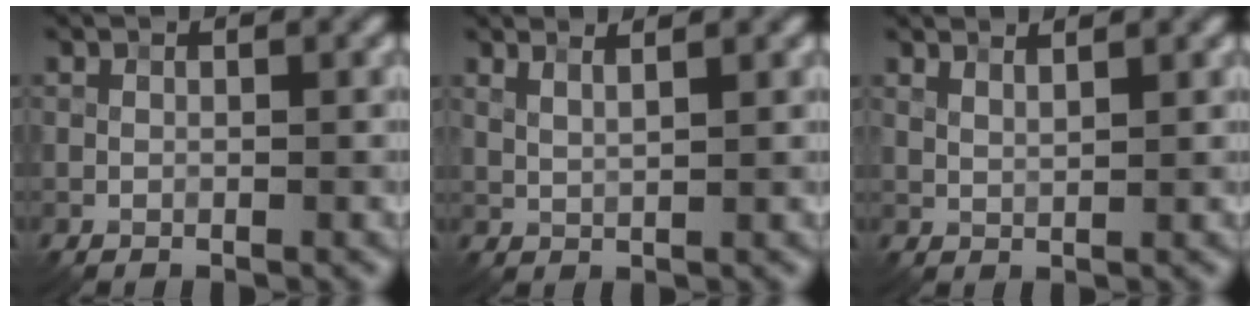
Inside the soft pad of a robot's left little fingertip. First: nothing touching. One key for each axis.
{"total": 2.6, "fx": 1.8, "fy": 0.8, "fz": 1.7, "tx": -0.018, "ty": 0.006, "tz": 0.017}
{"total": 2.0, "fx": 1.7, "fy": 0.5, "fz": 1.1, "tx": -0.017, "ty": 0.002, "tz": 0.022}